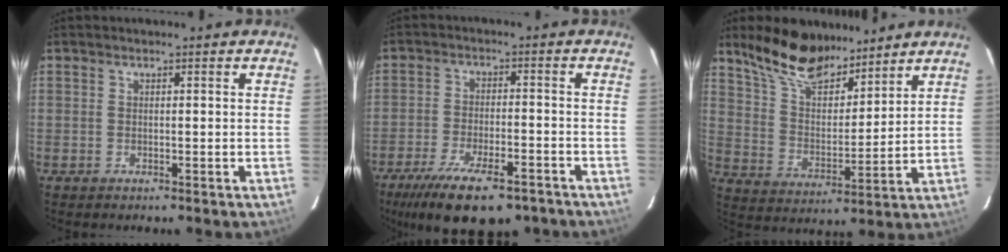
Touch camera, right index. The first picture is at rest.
{"total": 16.9, "force": [-11.9, 5.8, 10.4], "torque": [-0.210, -0.036, -0.184]}
{"total": 14.4, "force": [11.6, 5.1, 6.9], "torque": [-0.132, 0.011, 0.217]}